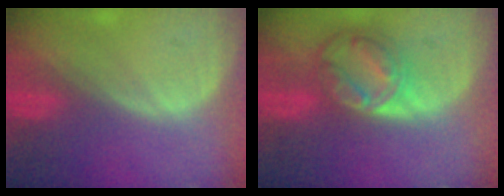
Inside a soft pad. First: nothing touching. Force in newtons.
{"total": 8.6, "press": 7.3, "slide": 4.5}